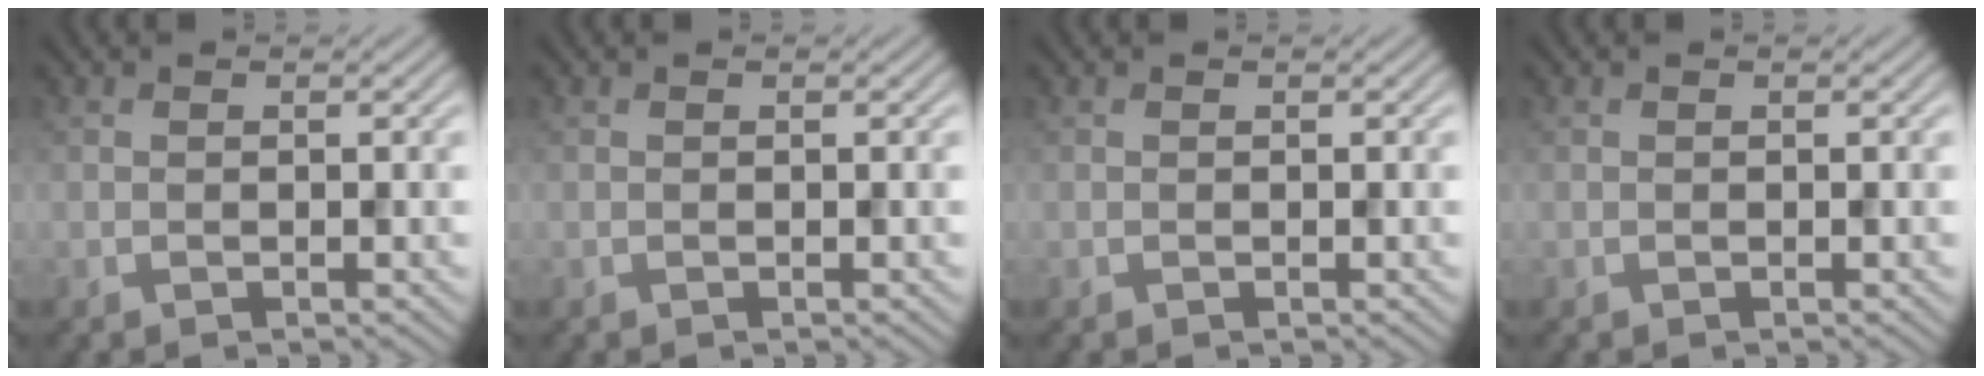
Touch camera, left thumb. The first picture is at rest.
{"total": 0.0}
{"total": 0.0}
{"total": 0.0}